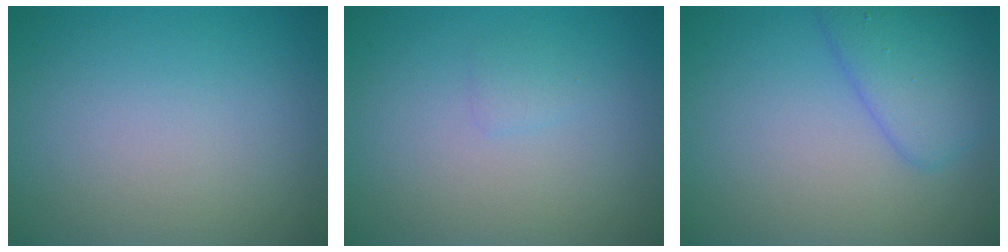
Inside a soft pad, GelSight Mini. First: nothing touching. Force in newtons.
{"total": 0.8, "press": 0.8, "slide": 0.1}
{"total": 3.6, "press": 3.6, "slide": 0.2}